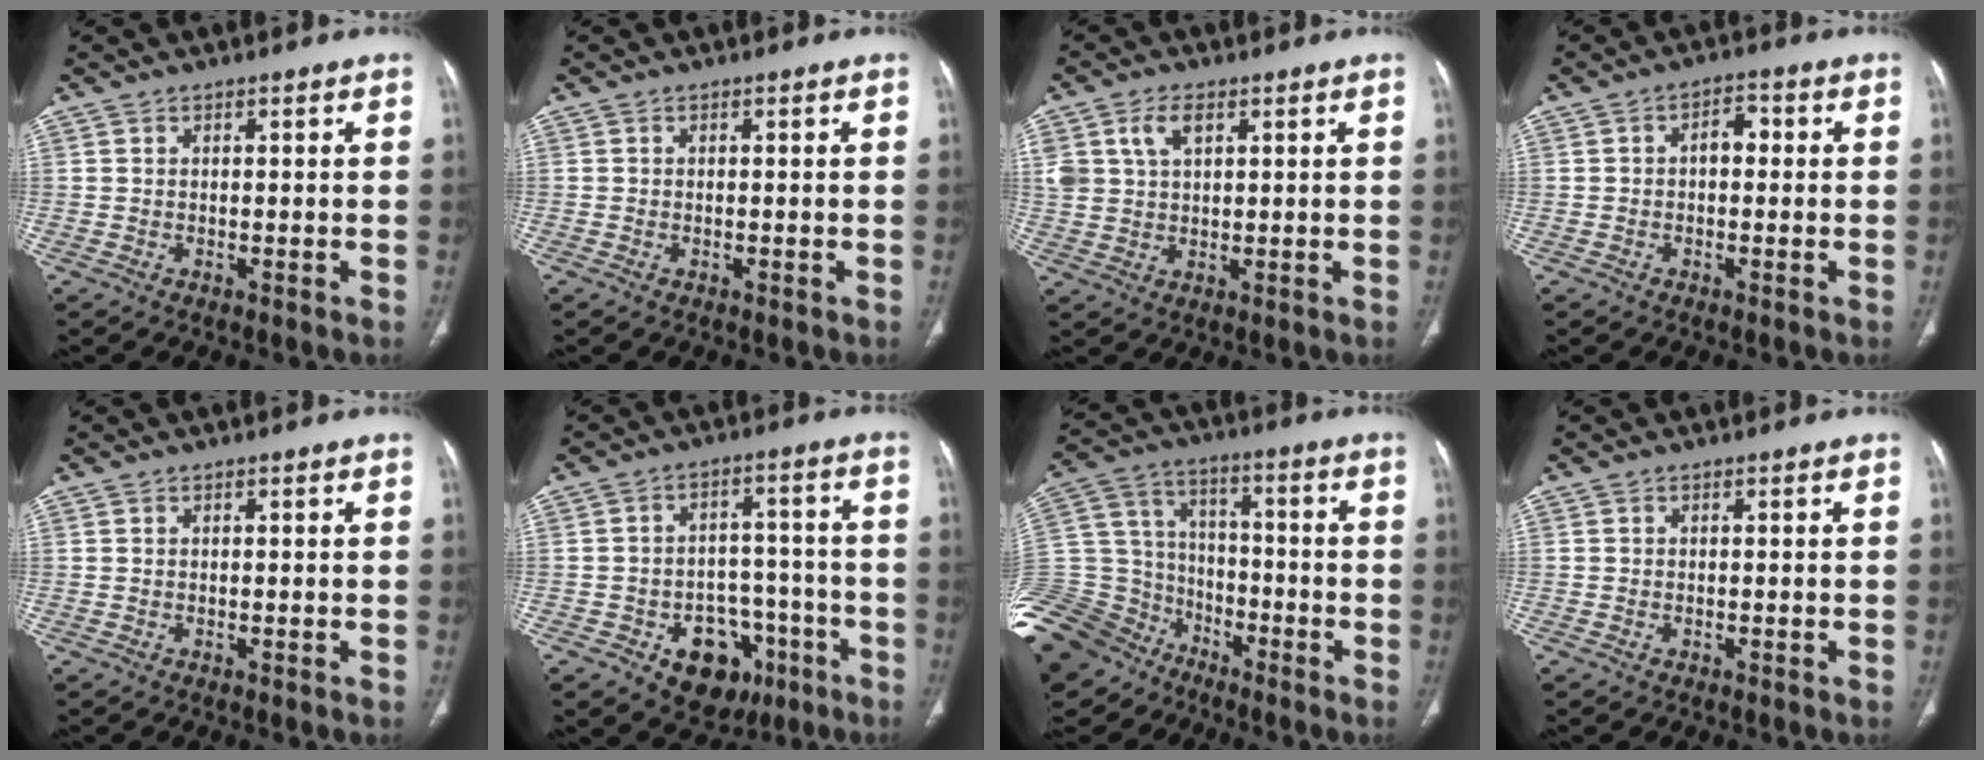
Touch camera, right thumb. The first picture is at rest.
{"total": 0.0}
{"total": 6.5, "force": [2.8, 3.9, 4.3], "torque": [-0.084, -0.001, 0.060]}
{"total": 3.5, "force": [0.1, 2.2, 2.7], "torque": [-0.029, 0.015, -0.006]}
{"total": 0.0}
{"total": 12.7, "force": [-6.2, 8.9, 6.5], "torque": [-0.050, 0.047, -0.078]}
{"total": 25.9, "force": [-16.0, 17.6, 10.3], "torque": [-0.289, 0.051, -0.281]}
{"total": 0.0}